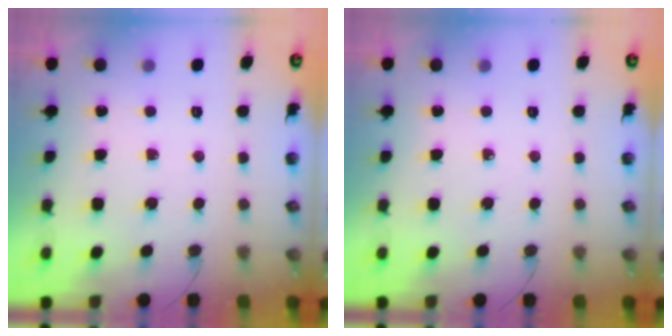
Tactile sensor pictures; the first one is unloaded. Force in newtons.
{"total": 0.0}